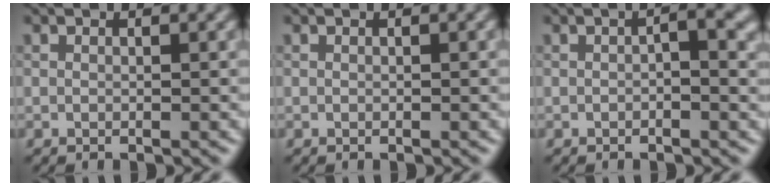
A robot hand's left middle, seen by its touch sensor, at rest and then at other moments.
{"total": 0.0}
{"total": 2.2, "force": [-0.1, 0.6, 2.1], "torque": [-0.031, 0.003, -0.003]}